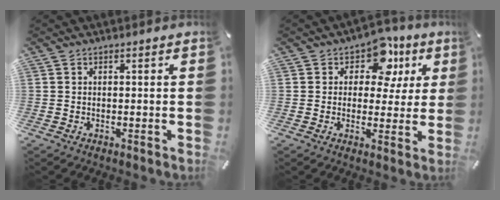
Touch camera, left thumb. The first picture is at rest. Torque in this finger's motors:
{"motor_torque": [0.79, 0.87, 0.50, -0.54, 0.11]}